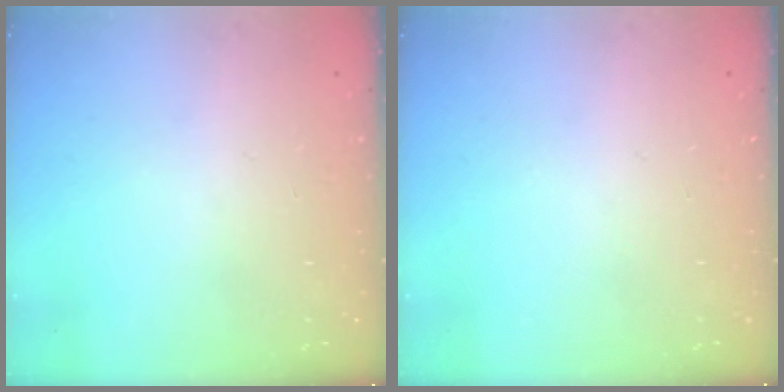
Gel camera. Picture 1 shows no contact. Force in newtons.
{"total": 0.0}